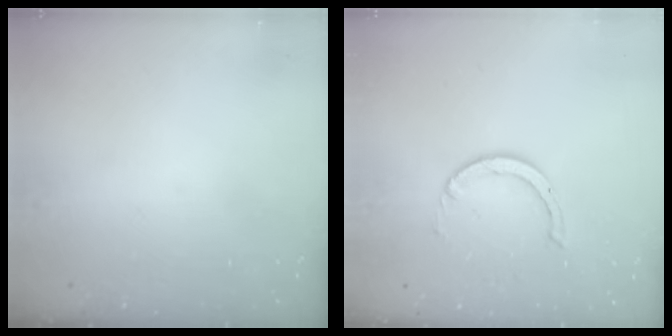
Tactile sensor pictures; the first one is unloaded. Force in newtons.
{"total": 2.8, "press": 2.8, "slide": 0.2}